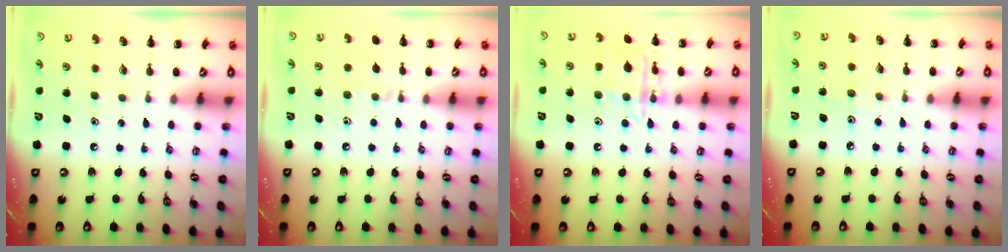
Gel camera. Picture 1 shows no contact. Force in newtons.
{"total": 4.0, "press": 3.7, "slide": 1.4}
{"total": 12.5, "press": 12.5, "slide": 0.7}
{"total": 2.9, "press": 2.7, "slide": 1.2}